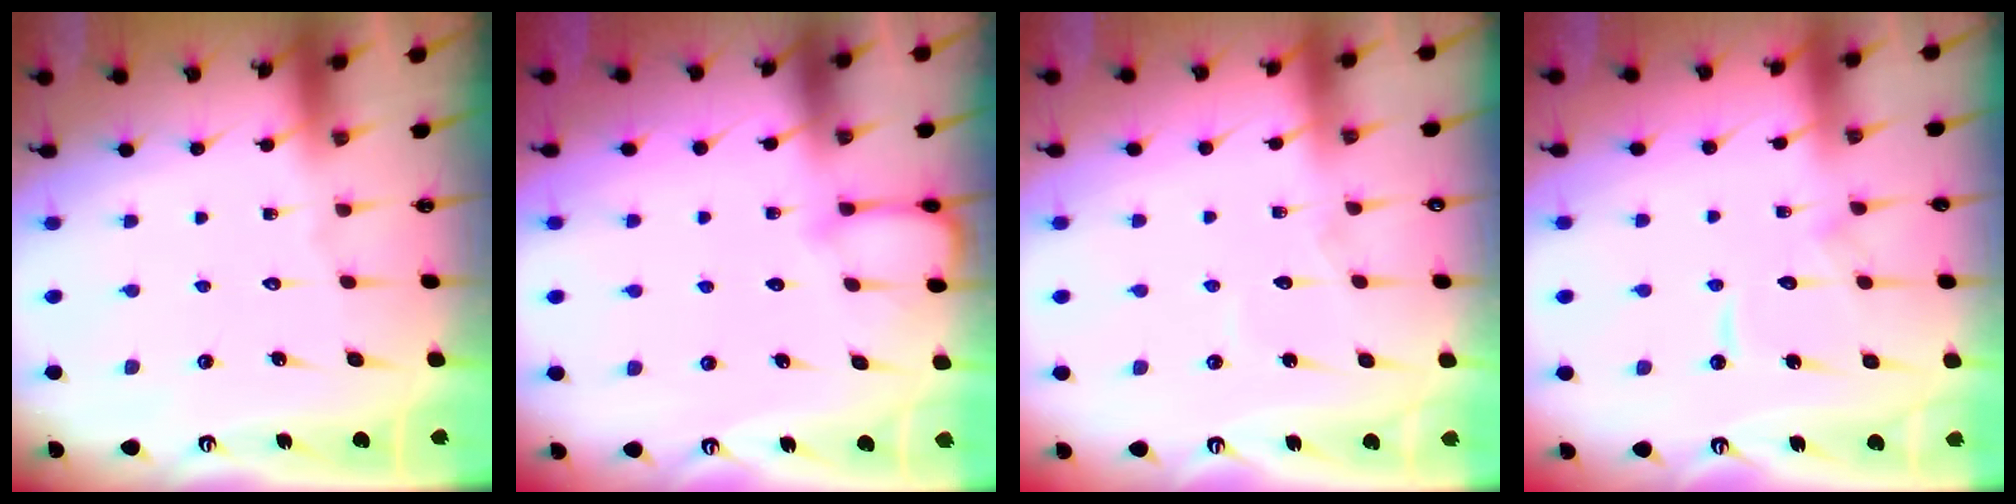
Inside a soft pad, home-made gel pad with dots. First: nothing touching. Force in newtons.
{"total": 4.3, "press": 4.3, "slide": 0.4}
{"total": 4.3, "press": 4.2, "slide": 0.5}
{"total": 8.9, "press": 8.9, "slide": 0.8}